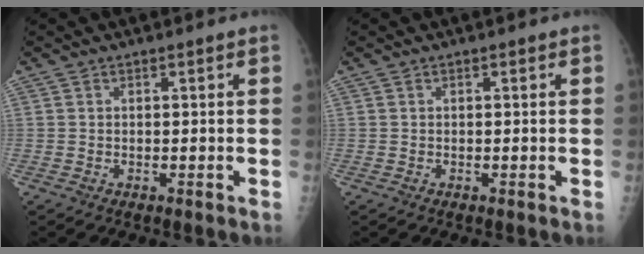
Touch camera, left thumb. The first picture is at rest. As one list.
[{"total": 0.0}]